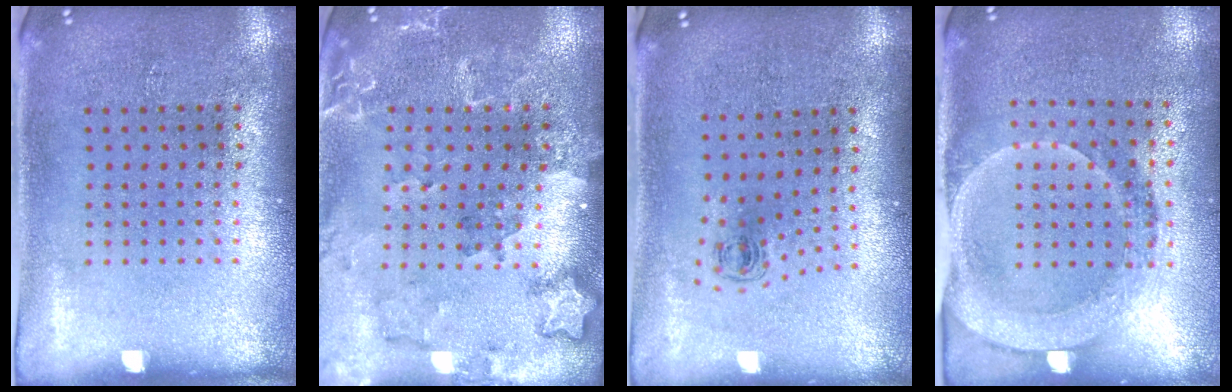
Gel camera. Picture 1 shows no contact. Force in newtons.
{"total": 1.8, "press": 1.7, "slide": 0.4}
{"total": 0.6, "press": 0.3, "slide": 0.5}
{"total": 1.7, "press": 1.6, "slide": 0.7}